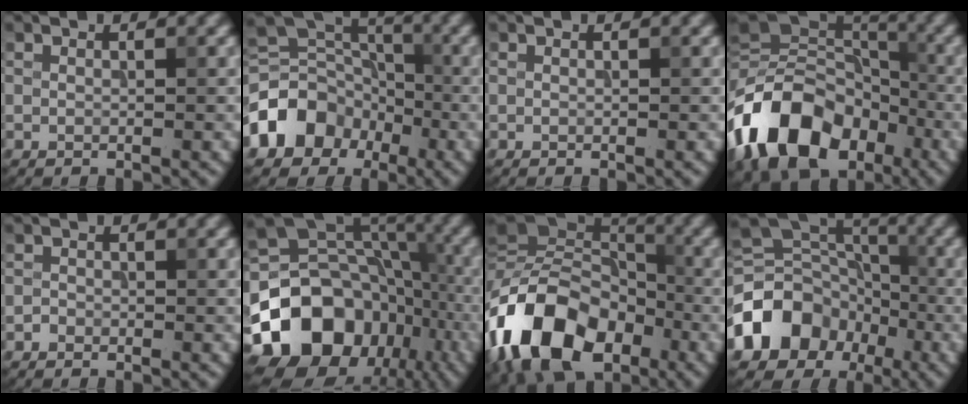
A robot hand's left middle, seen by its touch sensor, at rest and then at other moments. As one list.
[{"total": 8.0, "force": [-3.6, 6.1, 3.6], "torque": [-0.054, 0.008, -0.081]}, {"total": 0.0}, {"total": 14.8, "force": [-6.5, 10.0, 8.9], "torque": [-0.179, 0.006, -0.132]}, {"total": 0.6, "force": [-0.4, 0.4, 0.0], "torque": [0.003, -0.001, -0.009]}, {"total": 18.2, "force": [-8.2, 13.8, 8.6], "torque": [-0.166, -0.007, -0.128]}, {"total": 15.2, "force": [-6.3, 9.9, 9.6], "torque": [-0.196, 0.005, -0.130]}, {"total": 9.5, "force": [-3.8, 7.5, 4.4], "torque": [-0.074, 0.006, -0.084]}]